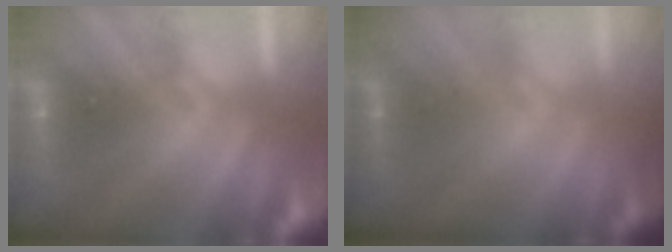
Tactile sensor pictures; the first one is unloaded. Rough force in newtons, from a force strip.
{"total": 1.7}